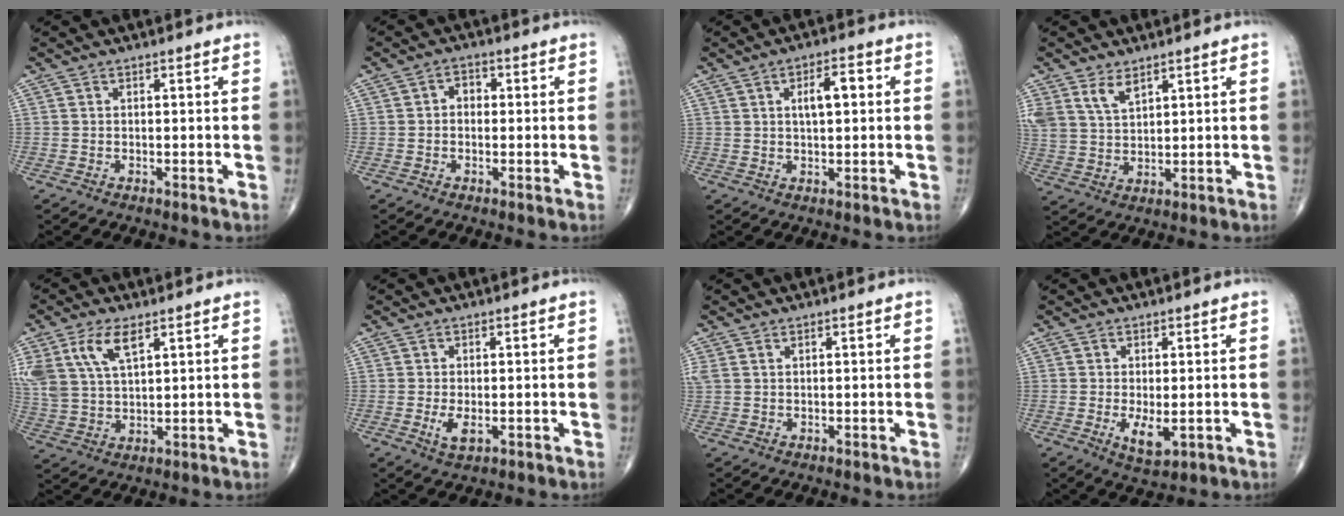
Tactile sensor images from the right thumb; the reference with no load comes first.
{"total": 2.5, "force": [0.0, 1.9, 1.6], "torque": [-0.009, 0.014, -0.006]}
{"total": 5.3, "force": [1.2, 2.2, 4.7], "torque": [-0.070, 0.007, 0.019]}
{"total": 6.3, "force": [4.1, 3.3, 3.6], "torque": [-0.064, -0.017, 0.089]}
{"total": 10.6, "force": [5.3, 5.1, 7.7], "torque": [-0.164, -0.010, 0.112]}
{"total": 3.0, "force": [-0.7, 1.4, 2.6], "torque": [-0.050, -0.007, -0.011]}
{"total": 1.5, "force": [0.9, 0.7, 0.9], "torque": [-0.031, 0.015, 0.026]}
{"total": 4.2, "force": [-0.8, 1.8, 3.7], "torque": [-0.060, -0.012, -0.004]}